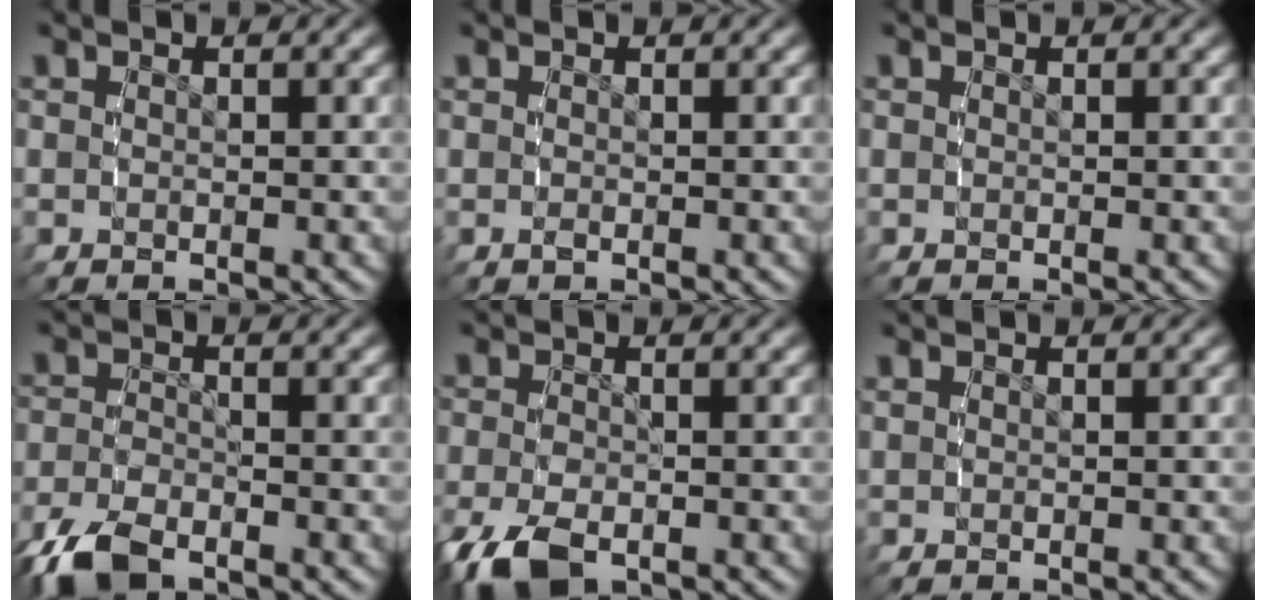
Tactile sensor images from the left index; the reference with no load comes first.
{"total": 0.0}
{"total": 0.0}
{"total": 3.4, "force": [-2.7, 1.2, 1.7], "torque": [-0.042, -0.011, -0.043]}
{"total": 3.7, "force": [-2.2, 1.9, 2.3], "torque": [-0.065, -0.019, -0.029]}
{"total": 0.5, "force": [0.3, -0.4, -0.2], "torque": [0.006, 0.000, 0.007]}